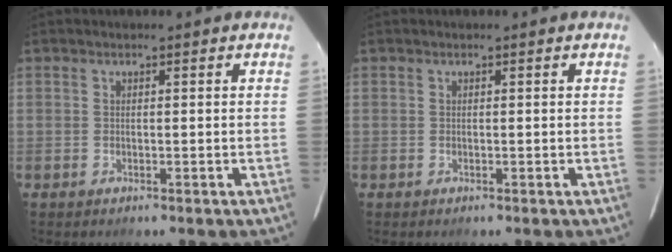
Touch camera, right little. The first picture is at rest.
{"total": 0.0}